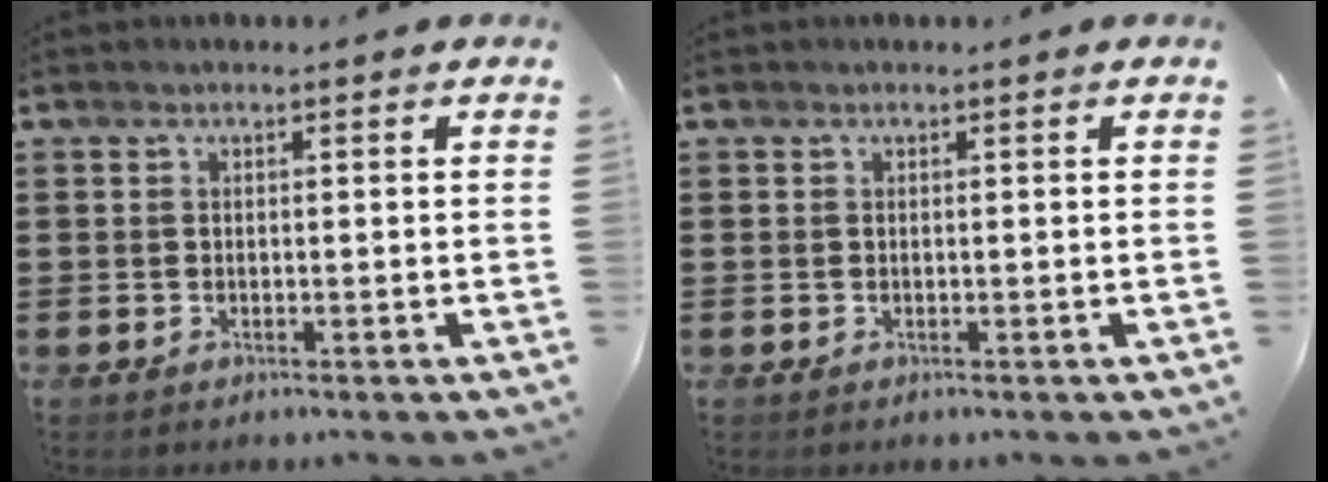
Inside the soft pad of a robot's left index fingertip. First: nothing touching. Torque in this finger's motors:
{"motor_torque": [0.00, 0.00, 0.00, -0.01]}